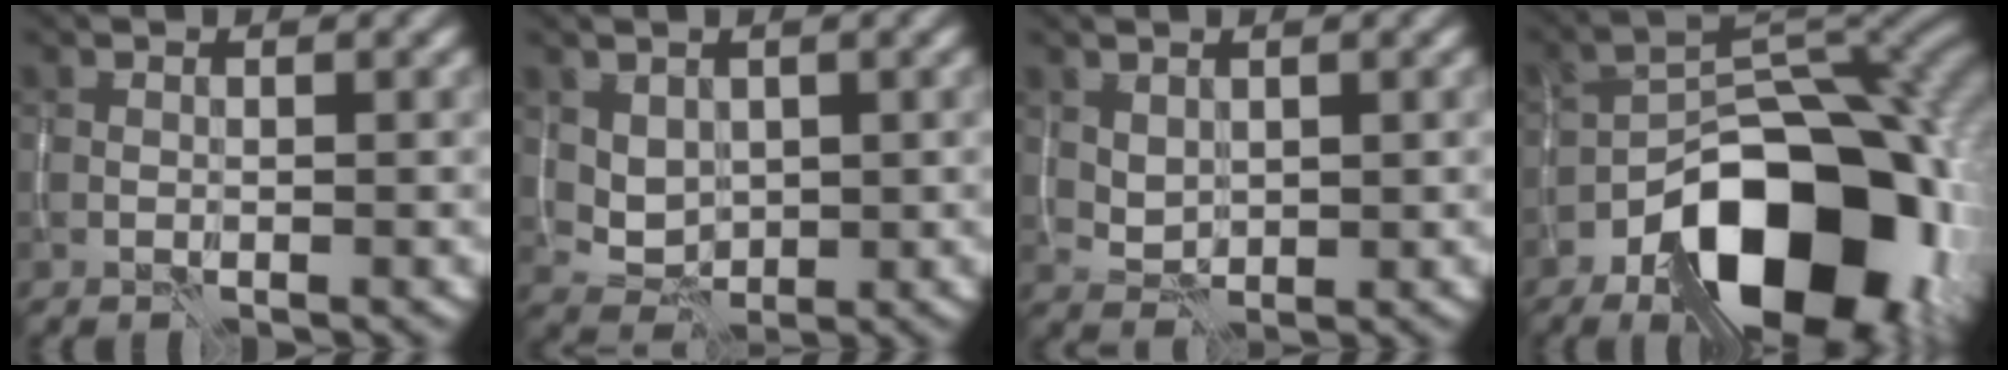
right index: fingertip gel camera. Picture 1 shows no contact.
{"total": 2.4, "force": [0.8, 2.0, 1.2], "torque": [-0.026, -0.007, 0.020]}
{"total": 1.6, "force": [0.9, 1.1, 0.8], "torque": [-0.019, -0.006, 0.023]}
{"total": 15.0, "force": [-7.5, 7.7, 10.4], "torque": [-0.135, -0.003, -0.125]}